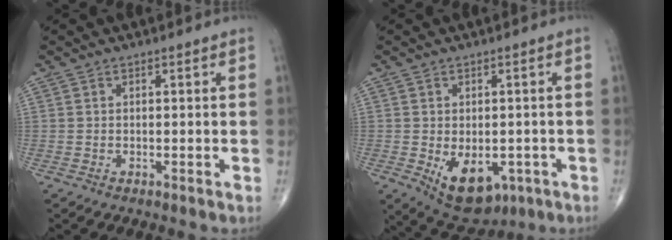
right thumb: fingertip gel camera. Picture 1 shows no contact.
{"total": 10.4, "force": [-3.4, 6.4, 7.4], "torque": [-0.083, -0.004, -0.032]}